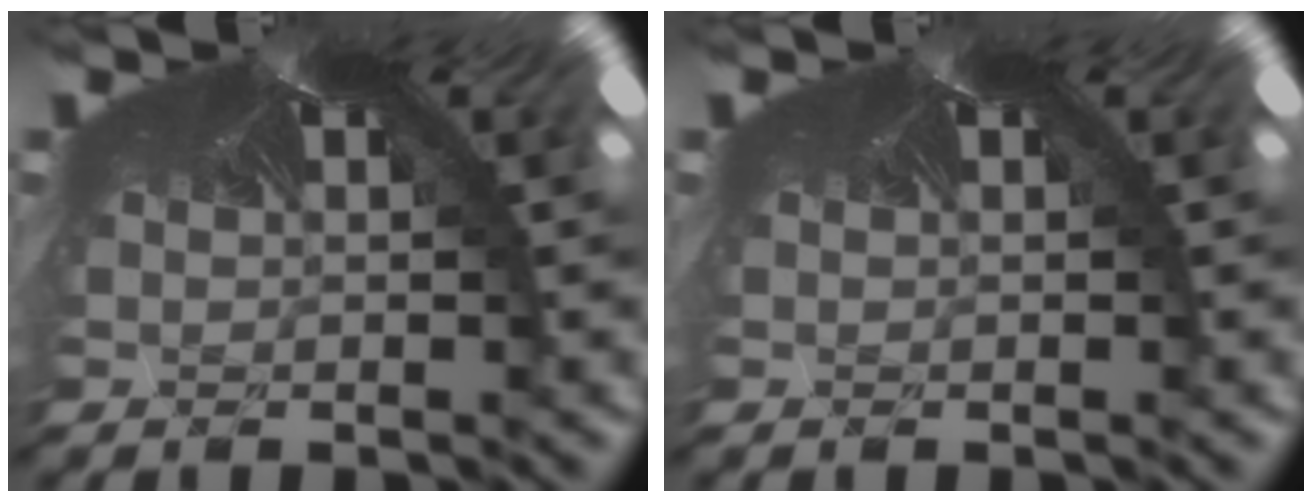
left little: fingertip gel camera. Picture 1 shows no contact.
{"total": 0.0}